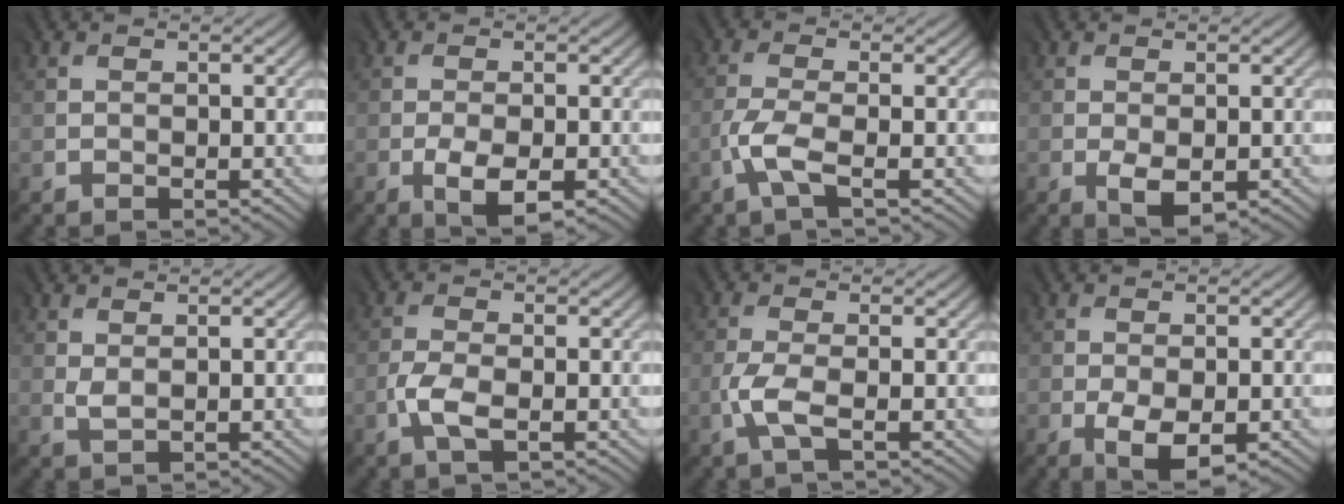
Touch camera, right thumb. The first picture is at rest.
{"total": 4.4, "force": [-2.2, 1.7, 3.4], "torque": [-0.068, -0.009, -0.038]}
{"total": 3.2, "force": [-1.9, 0.3, 2.5], "torque": [-0.064, 0.001, -0.050]}
{"total": 2.8, "force": [-0.9, 1.4, 2.1], "torque": [-0.048, -0.008, -0.012]}
{"total": 0.9, "force": [0.6, 0.4, 0.6], "torque": [-0.021, -0.002, 0.014]}
{"total": 2.9, "force": [-1.5, 0.9, 2.3], "torque": [-0.060, -0.001, -0.034]}
{"total": 2.8, "force": [-1.4, 0.5, 2.4], "torque": [-0.065, 0.002, -0.034]}
{"total": 4.5, "force": [-1.8, 2.2, 3.5], "torque": [-0.078, -0.010, -0.030]}